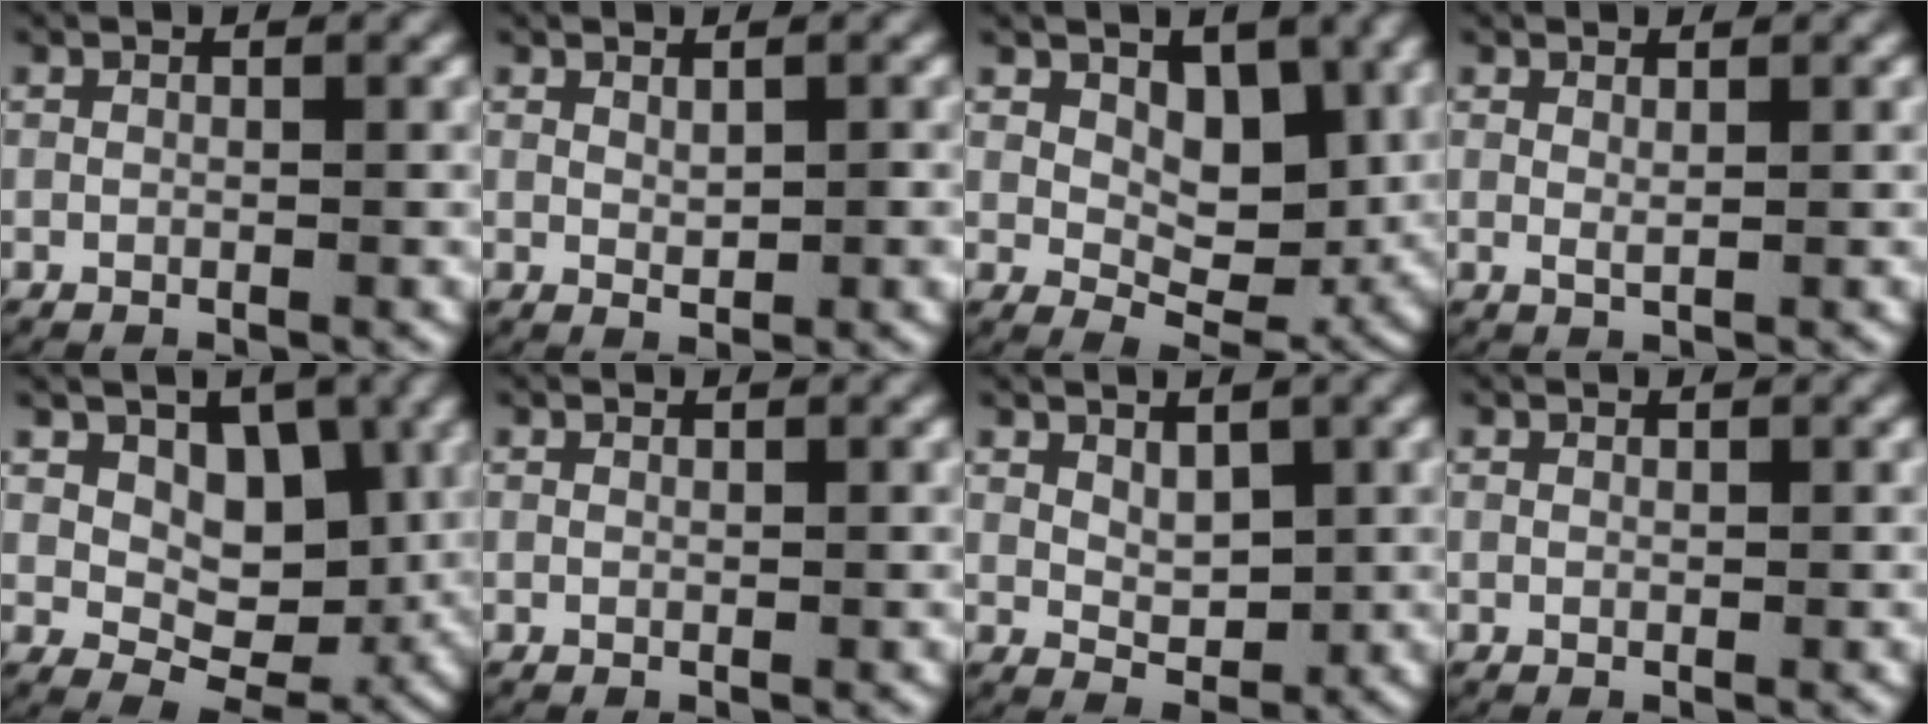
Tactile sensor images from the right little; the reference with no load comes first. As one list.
[{"total": 1.7, "force": [0.5, 0.9, 1.4], "torque": [-0.021, -0.002, 0.013]}, {"total": 6.2, "force": [1.2, 3.7, 4.8], "torque": [-0.055, -0.030, 0.028]}, {"total": 1.1, "force": [0.4, 0.4, 0.9], "torque": [-0.016, 0.003, 0.008]}, {"total": 5.6, "force": [-0.3, 4.3, 3.7], "torque": [-0.059, -0.038, 0.017]}, {"total": 0.0}, {"total": 3.0, "force": [0.8, 1.9, 2.1], "torque": [-0.029, -0.024, 0.026]}, {"total": 0.0}]